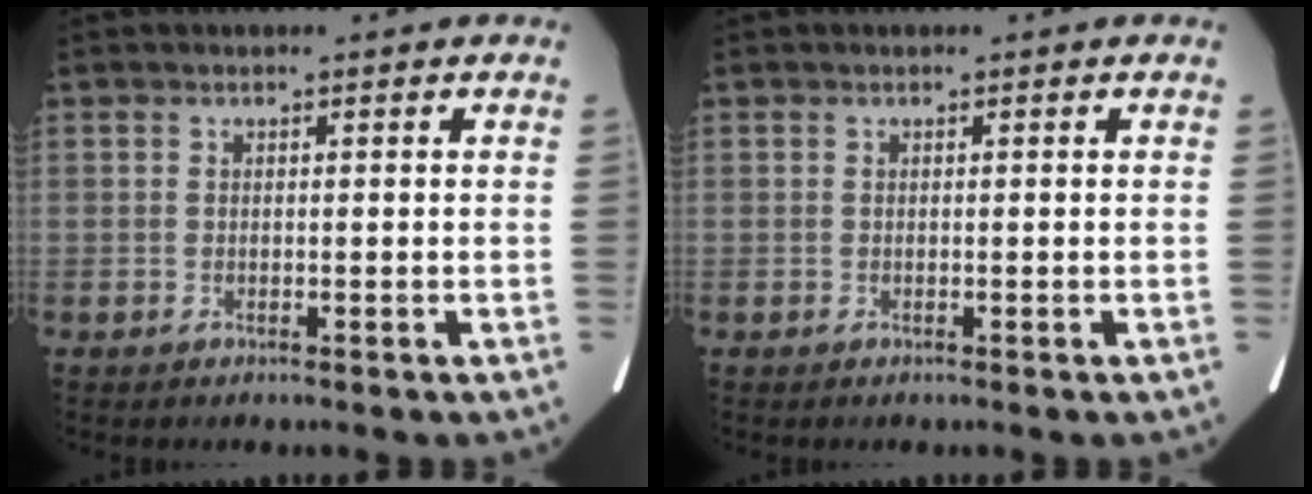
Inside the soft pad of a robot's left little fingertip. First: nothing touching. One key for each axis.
{"total": 0.0}